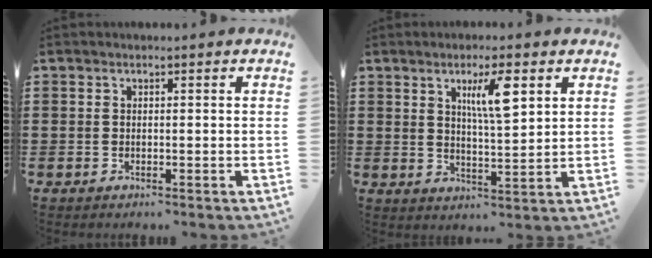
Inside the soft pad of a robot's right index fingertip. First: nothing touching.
{"total": 6.5, "force": [3.0, 1.4, 5.5], "torque": [-0.100, 0.005, 0.044]}